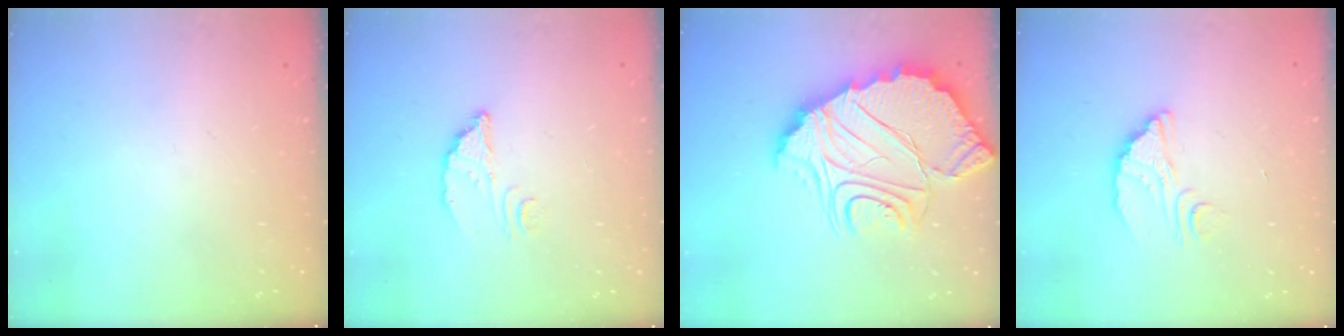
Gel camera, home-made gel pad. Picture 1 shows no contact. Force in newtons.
{"total": 3.5, "press": 3.5, "slide": 0.2}
{"total": 19.3, "press": 19.2, "slide": 1.7}
{"total": 4.5, "press": 4.5, "slide": 0.3}